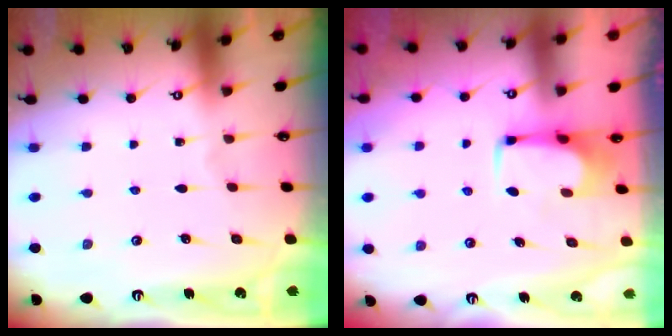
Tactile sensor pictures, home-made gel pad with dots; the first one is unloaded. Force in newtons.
{"total": 4.1, "press": 4.1, "slide": 0.5}